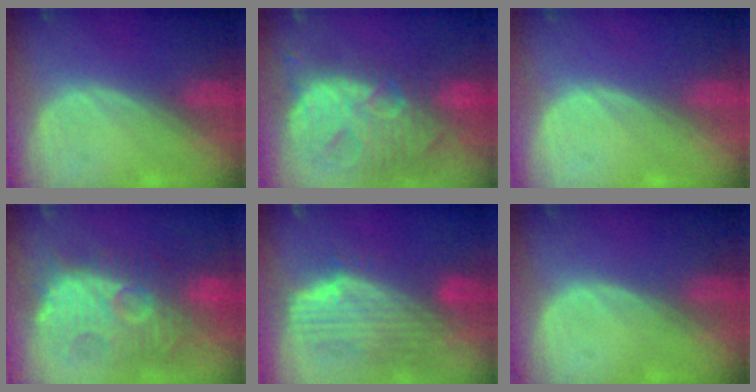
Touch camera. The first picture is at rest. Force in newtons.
{"total": 13.8, "press": 11.6, "slide": 7.4}
{"total": 0.0}
{"total": 12.1, "press": 11.7, "slide": 2.9}
{"total": 10.2, "press": 9.0, "slide": 4.8}
{"total": 0.0}